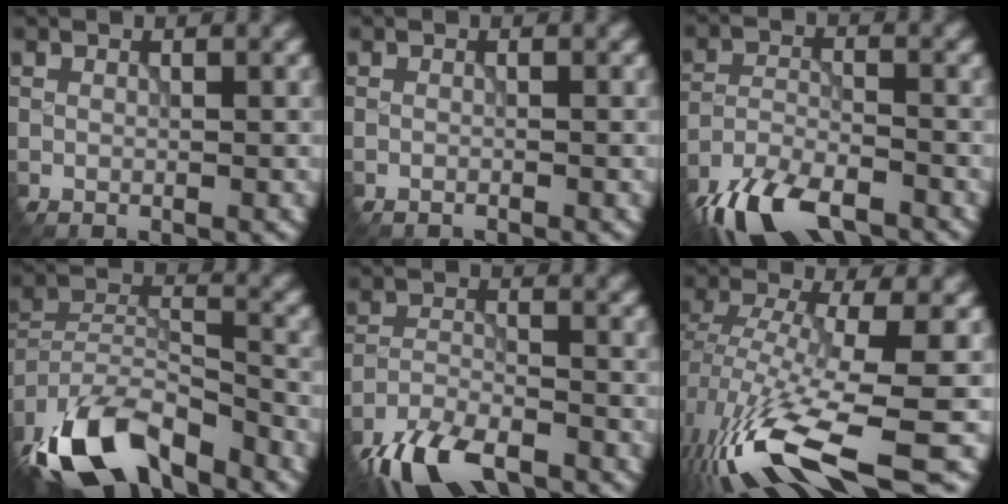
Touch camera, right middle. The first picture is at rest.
{"total": 0.7, "force": [-0.7, 0.1, 0.0], "torque": [-0.002, -0.004, -0.011]}
{"total": 9.3, "force": [-7.5, 3.4, 4.5], "torque": [-0.085, -0.021, -0.137]}
{"total": 12.1, "force": [-9.4, 4.6, 6.0], "torque": [-0.119, 0.000, -0.172]}
{"total": 8.2, "force": [-6.6, 3.0, 3.8], "torque": [-0.066, -0.014, -0.126]}
{"total": 11.2, "force": [-4.9, 2.8, 9.7], "torque": [-0.196, -0.016, -0.088]}